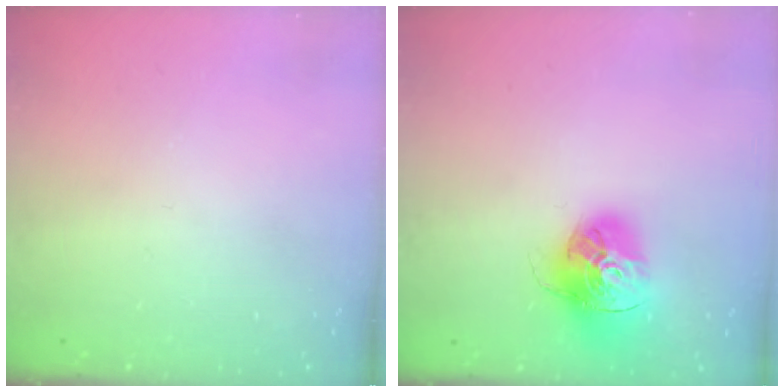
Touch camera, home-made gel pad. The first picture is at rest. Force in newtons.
{"total": 16.6, "press": 16.6, "slide": 1.6}